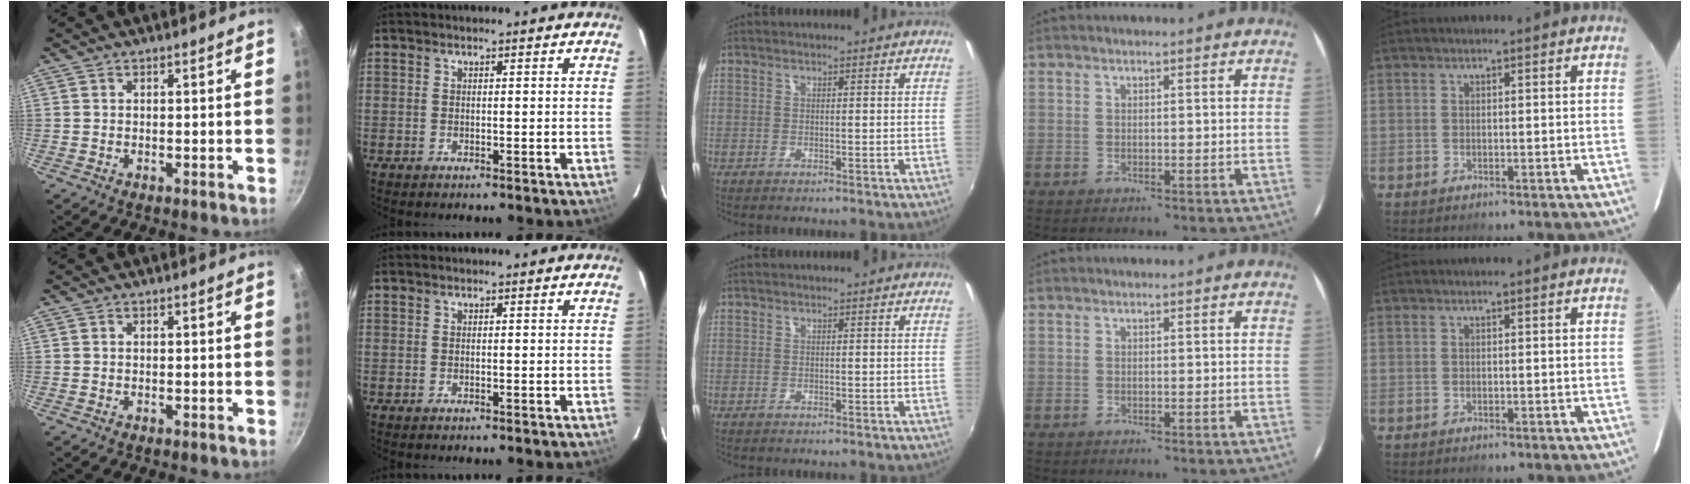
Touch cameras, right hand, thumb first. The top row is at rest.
{}